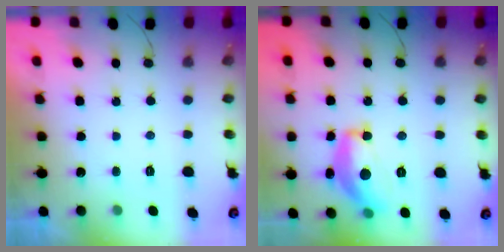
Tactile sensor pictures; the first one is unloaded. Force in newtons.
{"total": 16.0, "press": 16.0, "slide": 0.7}